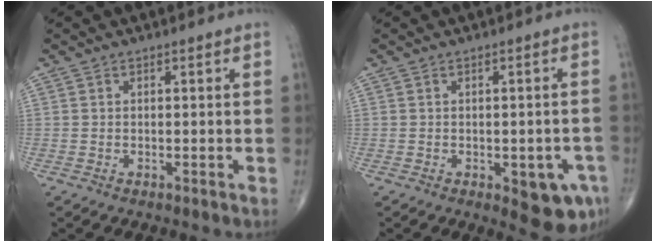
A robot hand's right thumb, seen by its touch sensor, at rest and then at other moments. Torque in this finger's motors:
{"motor_torque": [1.21, 1.27, 0.78, -0.56, 0.16]}